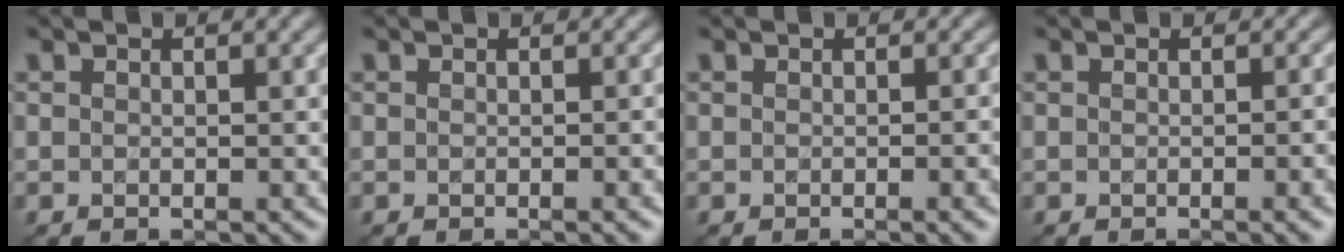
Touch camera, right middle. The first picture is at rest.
{"total": 1.5, "force": [-0.4, 0.4, 1.4], "torque": [-0.011, -0.001, -0.007]}
{"total": 2.7, "force": [-0.7, 0.8, 2.5], "torque": [-0.020, -0.001, -0.009]}
{"total": 3.0, "force": [-0.7, 0.9, 2.8], "torque": [-0.023, -0.001, -0.010]}